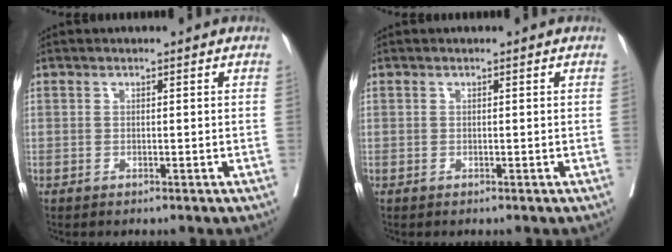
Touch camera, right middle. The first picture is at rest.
{"total": 0.0}